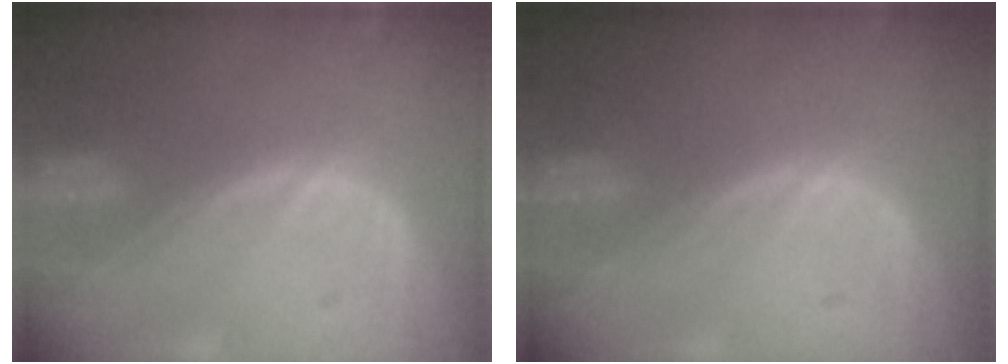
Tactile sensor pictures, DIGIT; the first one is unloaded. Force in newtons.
{"total": 0.0}